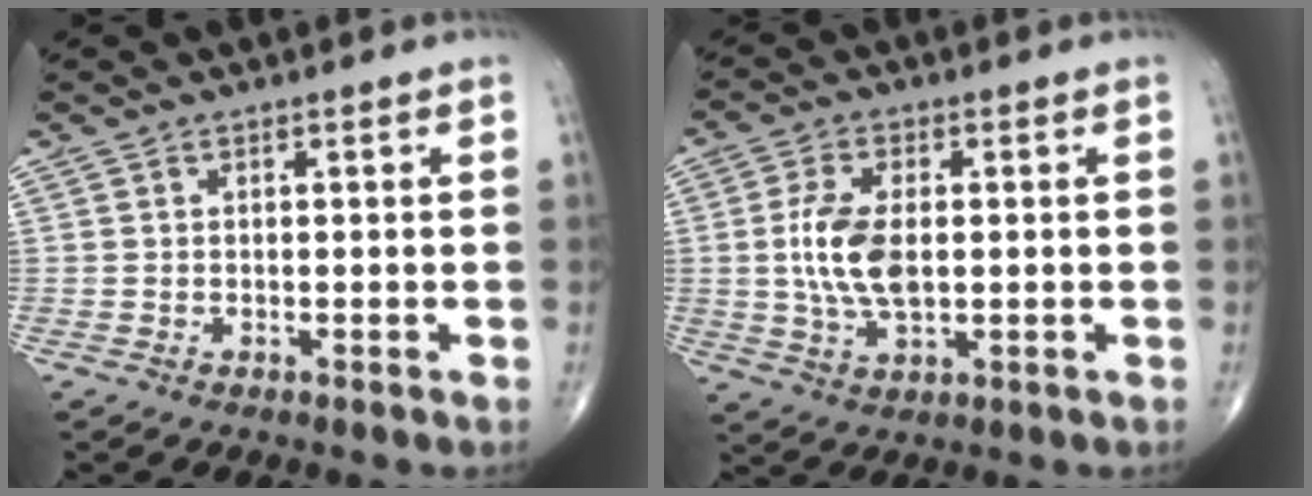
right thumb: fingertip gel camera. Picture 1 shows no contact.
{"total": 9.5, "force": [0.3, 4.9, 8.2], "torque": [-0.172, -0.003, 0.008]}